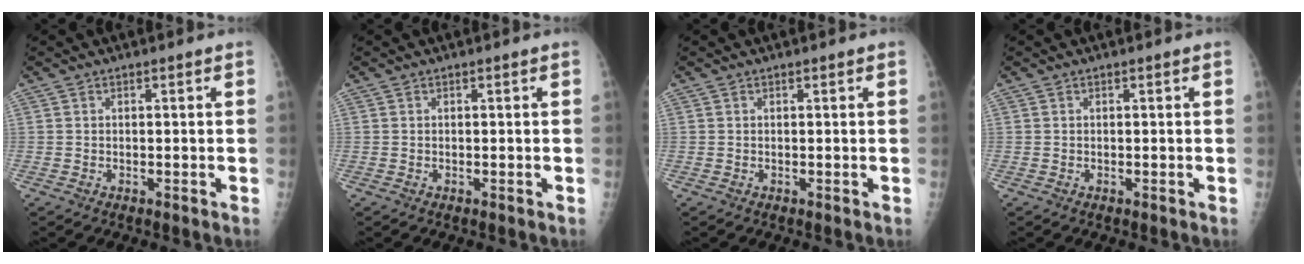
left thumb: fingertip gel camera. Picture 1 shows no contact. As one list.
[{"total": 0.0}, {"total": 0.0}, {"total": 0.0}]